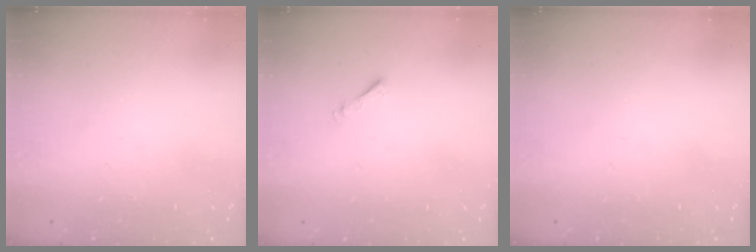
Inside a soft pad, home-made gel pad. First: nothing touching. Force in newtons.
{"total": 0.8, "press": 0.7, "slide": 0.3}
{"total": 0.0}